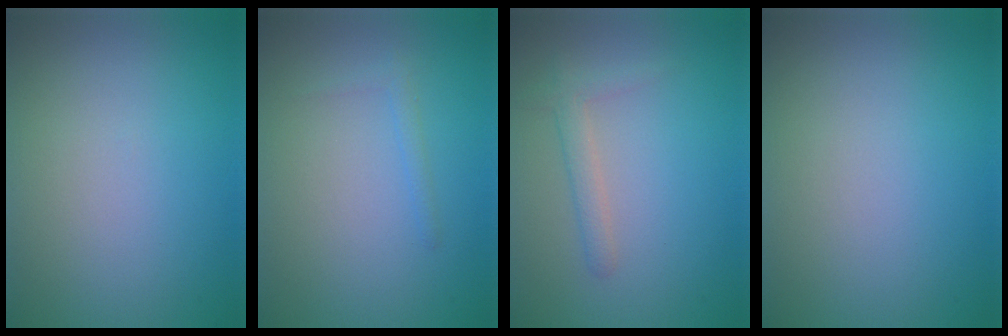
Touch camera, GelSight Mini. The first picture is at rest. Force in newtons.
{"total": 0.8, "press": 0.8, "slide": 0.1}
{"total": 1.7, "press": 1.7, "slide": 0.1}
{"total": 0.0}